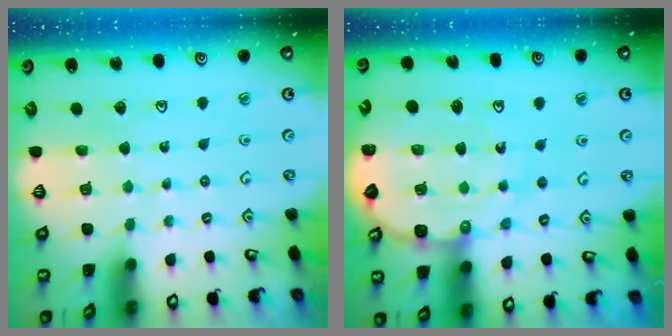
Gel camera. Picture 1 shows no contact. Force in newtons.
{"total": 9.7, "press": 9.5, "slide": 1.7}